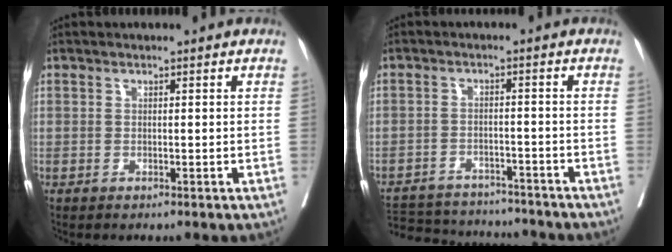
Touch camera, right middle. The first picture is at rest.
{"total": 14.5, "force": [-13.5, 3.8, 3.7], "torque": [-0.077, 0.006, -0.184]}